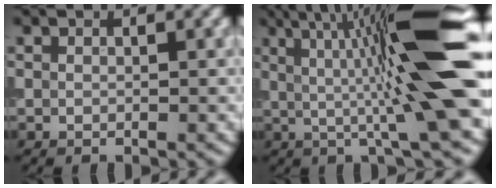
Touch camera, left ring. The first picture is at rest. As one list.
[{"total": 14.0, "force": [1.6, 2.0, 13.8], "torque": [-0.183, 0.014, 0.023]}]